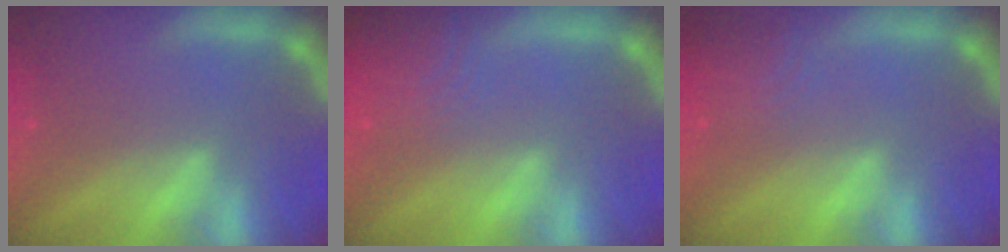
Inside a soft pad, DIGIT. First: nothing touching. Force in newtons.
{"total": 7.0}
{"total": 4.0}